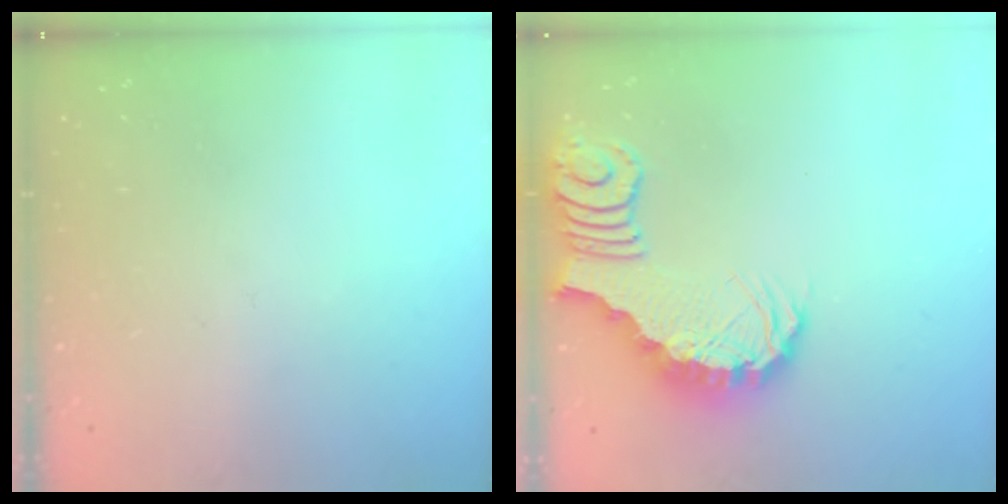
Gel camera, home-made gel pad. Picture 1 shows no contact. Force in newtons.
{"total": 2.6, "press": 2.5, "slide": 0.5}